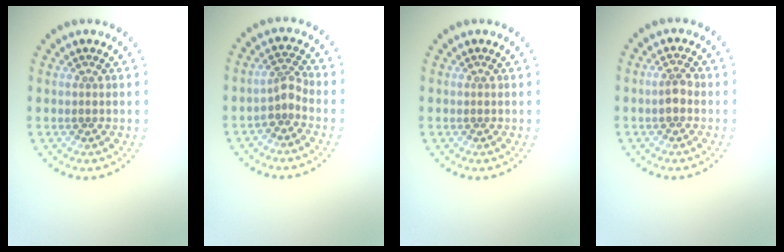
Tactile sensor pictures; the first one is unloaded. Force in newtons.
{"total": 1.9, "press": 1.4, "slide": 1.2}
{"total": 0.0}
{"total": 1.7, "press": 1.6, "slide": 0.3}